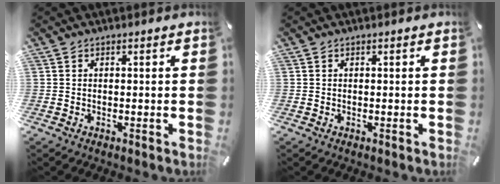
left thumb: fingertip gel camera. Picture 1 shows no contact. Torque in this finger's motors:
{"motor_torque": [0.00, 0.00, -0.01, 0.02, 0.00]}